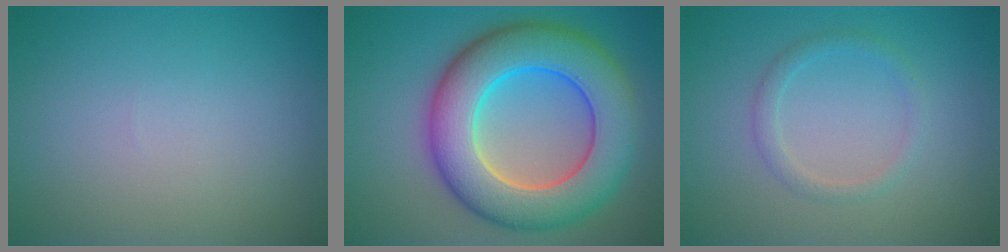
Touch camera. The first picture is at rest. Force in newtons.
{"total": 11.2, "press": 11.2, "slide": 0.3}
{"total": 1.6, "press": 1.6, "slide": 0.0}